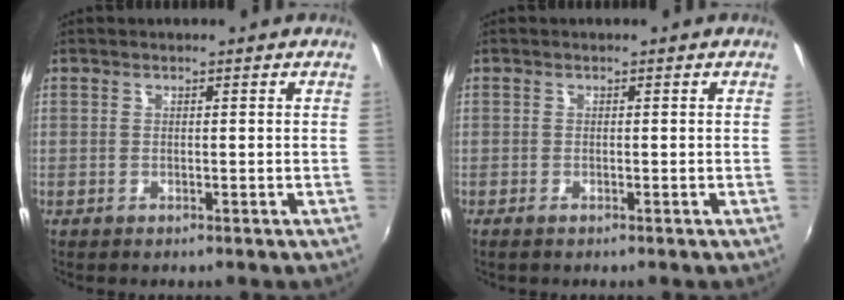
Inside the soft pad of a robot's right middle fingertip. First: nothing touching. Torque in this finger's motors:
{"motor_torque": [-0.16, 0.06, -0.02, 0.00]}